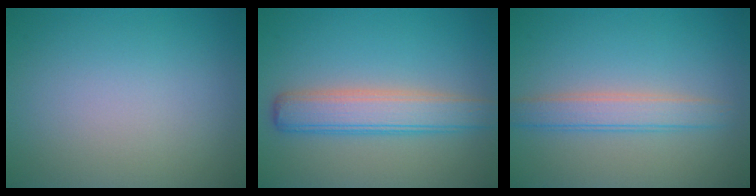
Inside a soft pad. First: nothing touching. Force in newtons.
{"total": 4.7, "press": 4.7, "slide": 0.3}
{"total": 2.9, "press": 2.9, "slide": 0.1}